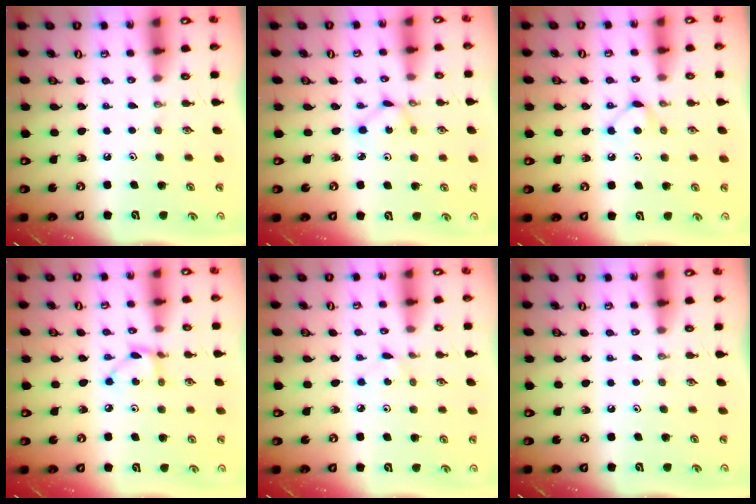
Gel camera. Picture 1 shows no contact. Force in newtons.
{"total": 1.6, "press": 1.6, "slide": 0.2}
{"total": 6.1, "press": 6.1, "slide": 0.7}
{"total": 4.1, "press": 4.1, "slide": 0.2}
{"total": 2.6, "press": 2.6, "slide": 0.2}
{"total": 0.0}